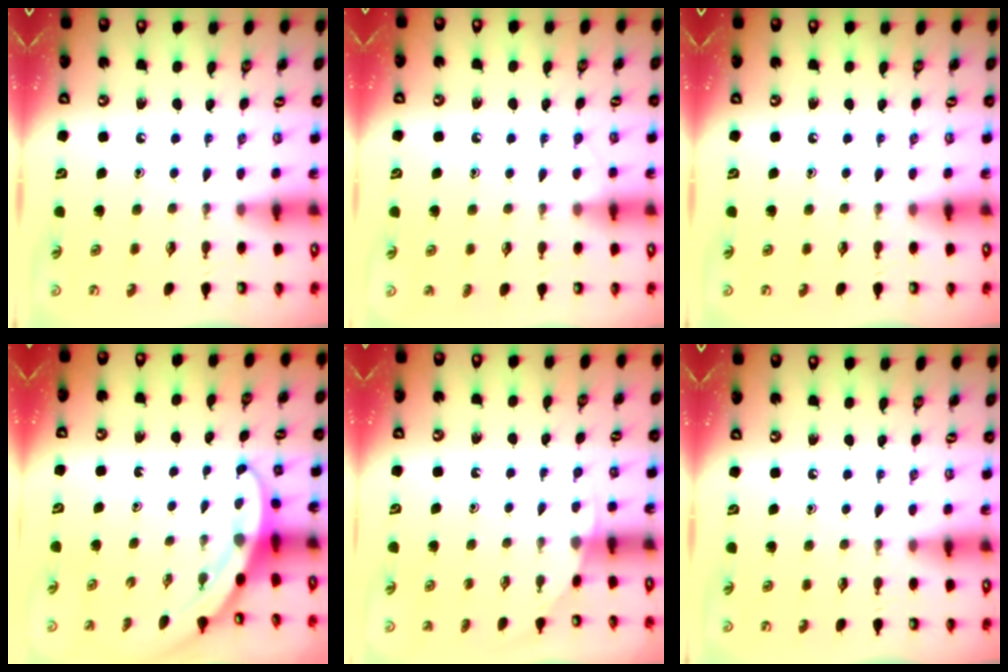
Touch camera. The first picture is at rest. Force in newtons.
{"total": 4.2, "press": 4.2, "slide": 0.4}
{"total": 0.0}
{"total": 3.4, "press": 3.4, "slide": 0.1}
{"total": 2.7, "press": 2.7, "slide": 0.1}
{"total": 0.0}